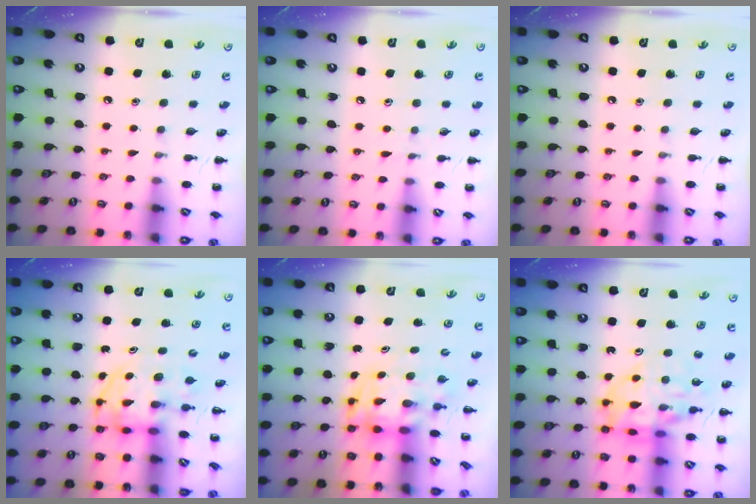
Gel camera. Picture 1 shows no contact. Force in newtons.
{"total": 4.3, "press": 3.9, "slide": 1.7}
{"total": 0.0}
{"total": 3.5, "press": 3.4, "slide": 0.5}
{"total": 3.8, "press": 3.7, "slide": 0.7}
{"total": 16.0, "press": 15.6, "slide": 3.8}